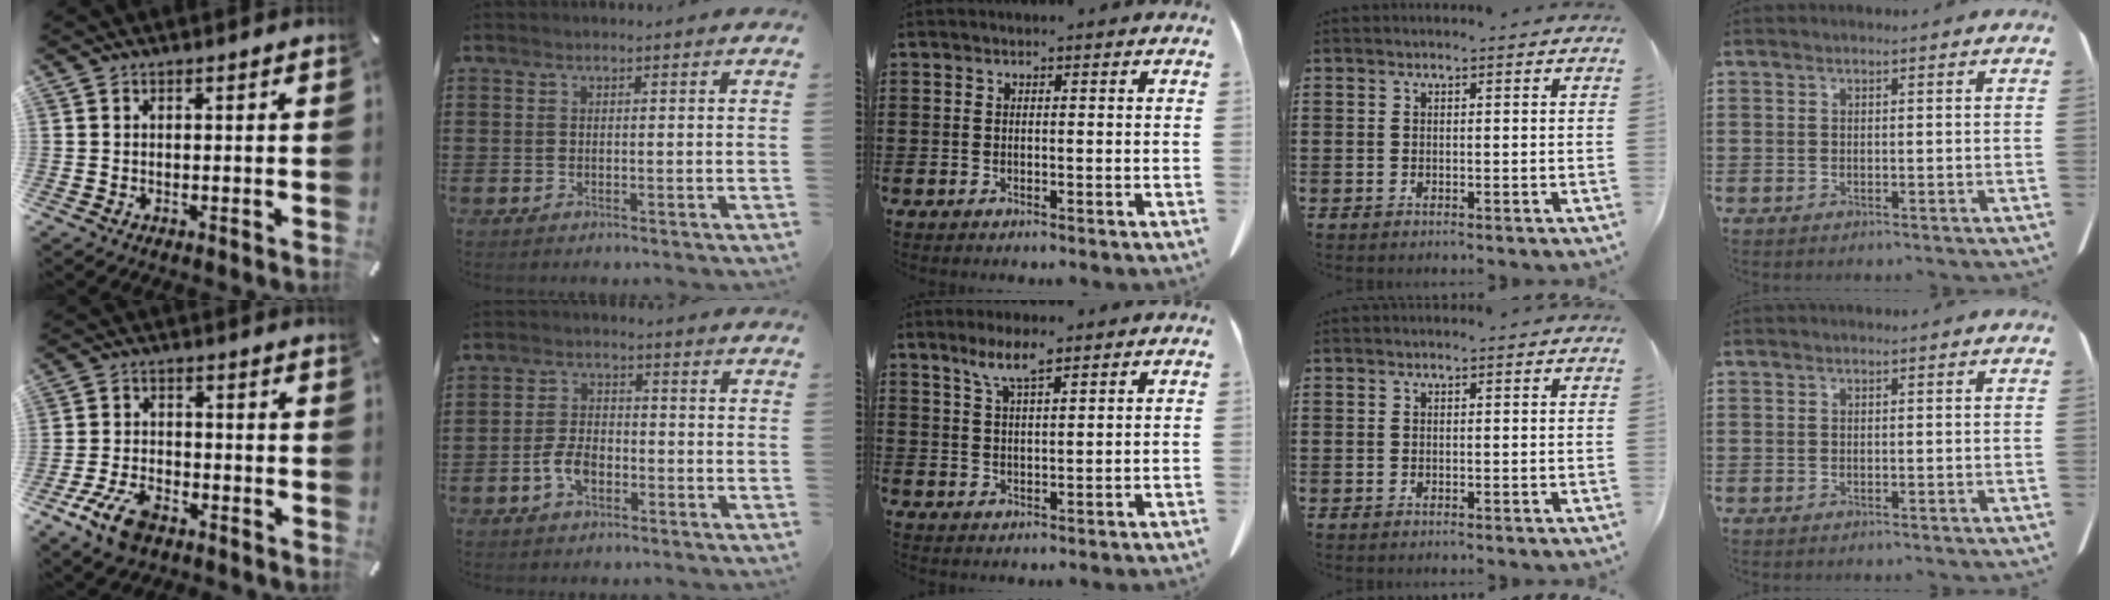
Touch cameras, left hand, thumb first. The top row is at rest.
{"thumb": {"total": 9.1, "force": [-5.3, 4.8, 5.6], "torque": [-0.127, 0.015, -0.100]}, "index": {"total": 4.7, "force": [-1.8, 2.5, 3.5], "torque": [-0.088, -0.002, -0.041]}, "middle": {"total": 5.3, "force": [3.5, 1.0, 3.8], "torque": [-0.085, 0.000, 0.062]}}